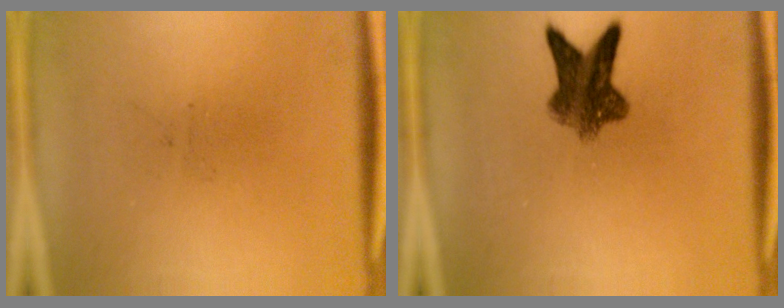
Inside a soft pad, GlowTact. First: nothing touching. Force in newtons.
{"total": 7.1}